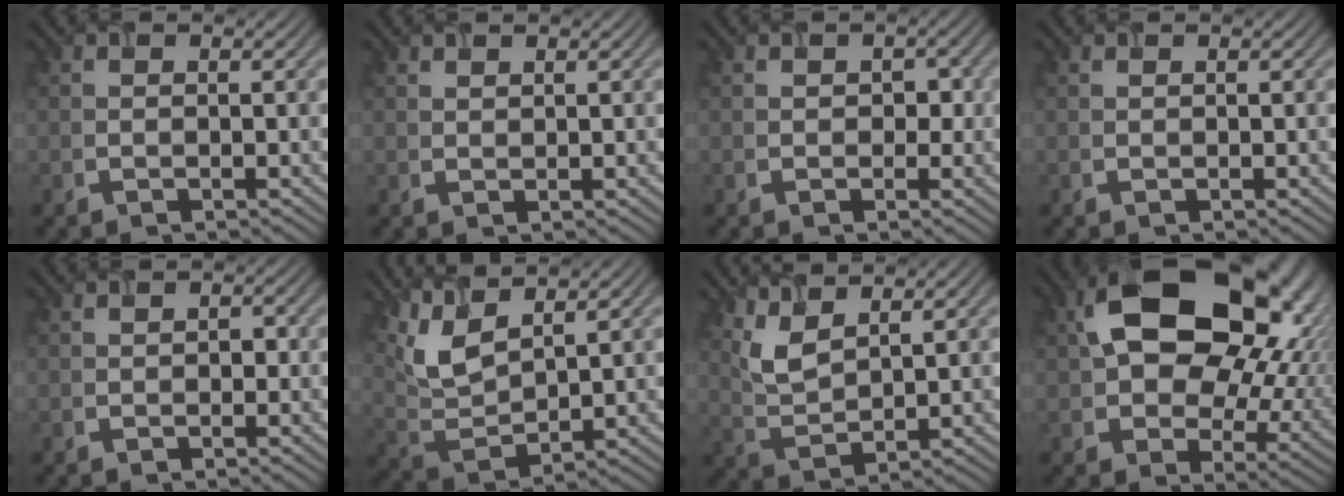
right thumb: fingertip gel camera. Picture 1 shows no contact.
{"total": 0.8, "force": [0.8, 0.2, 0.2], "torque": [-0.010, -0.002, 0.019]}
{"total": 1.4, "force": [0.0, 1.2, 0.8], "torque": [-0.013, -0.005, 0.003]}
{"total": 0.0}
{"total": 0.9, "force": [0.0, 0.7, 0.5], "torque": [-0.008, 0.000, 0.001]}
{"total": 7.6, "force": [4.6, 2.9, 5.3], "torque": [-0.130, -0.001, 0.100]}
{"total": 5.2, "force": [3.6, 1.8, 3.3], "torque": [-0.089, -0.005, 0.079]}
{"total": 19.7, "force": [5.9, 13.1, 13.4], "torque": [-0.213, -0.006, 0.124]}